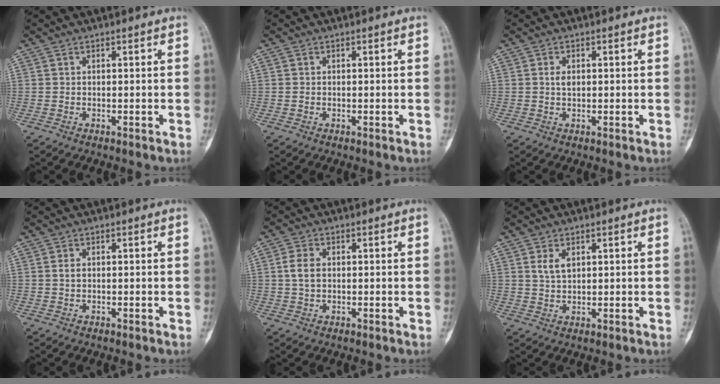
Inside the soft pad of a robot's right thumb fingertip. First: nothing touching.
{"total": 0.6, "force": [0.1, 0.5, 0.2], "torque": [0.001, 0.002, 0.001]}
{"total": 1.9, "force": [0.3, 1.2, 1.5], "torque": [-0.021, 0.000, 0.005]}
{"total": 1.1, "force": [0.2, 0.7, 0.8], "torque": [-0.012, 0.002, 0.003]}
{"total": 3.9, "force": [0.5, 2.6, 2.8], "torque": [-0.053, 0.004, 0.005]}
{"total": 3.1, "force": [1.3, 1.8, 2.2], "torque": [-0.036, -0.004, 0.029]}